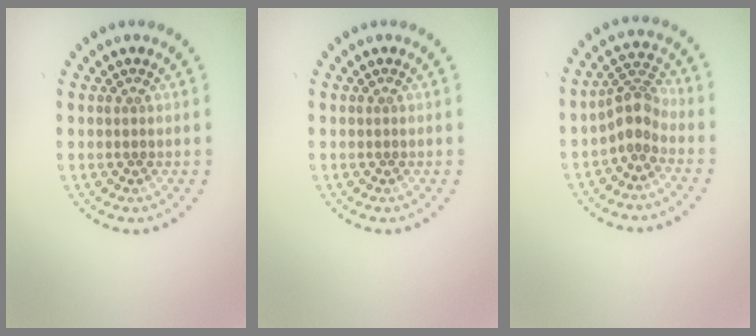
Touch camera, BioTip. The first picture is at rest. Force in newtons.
{"total": 0.0}
{"total": 2.8, "press": 2.2, "slide": 1.8}